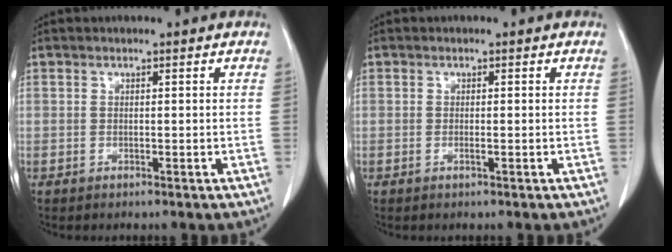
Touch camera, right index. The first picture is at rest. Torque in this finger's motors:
{"motor_torque": [-0.13, -0.05, 0.01, -0.01]}